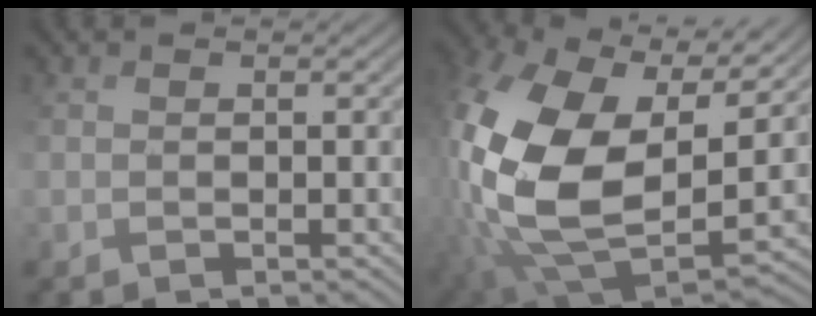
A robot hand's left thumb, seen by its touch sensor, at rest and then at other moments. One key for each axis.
{"total": 19.1, "fx": 2.9, "fy": 11.4, "fz": 15.0, "tx": -0.372, "ty": -0.025, "tz": 0.076}